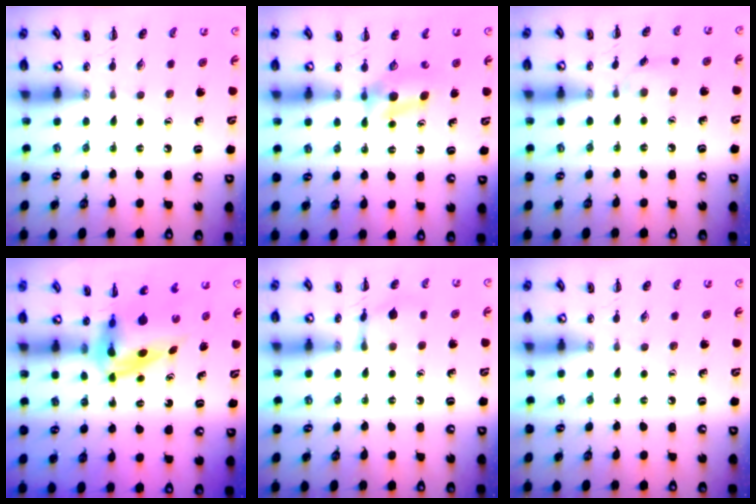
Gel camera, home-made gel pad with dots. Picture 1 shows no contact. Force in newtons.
{"total": 4.4, "press": 4.2, "slide": 1.2}
{"total": 5.9, "press": 5.5, "slide": 2.2}
{"total": 3.8, "press": 3.7, "slide": 0.8}
{"total": 8.9, "press": 8.9, "slide": 0.4}
{"total": 0.0}